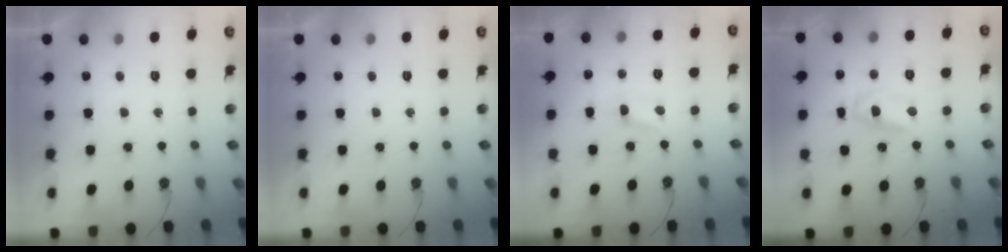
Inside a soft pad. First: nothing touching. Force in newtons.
{"total": 0.0}
{"total": 1.9, "press": 1.8, "slide": 0.3}
{"total": 4.7, "press": 4.7, "slide": 0.3}